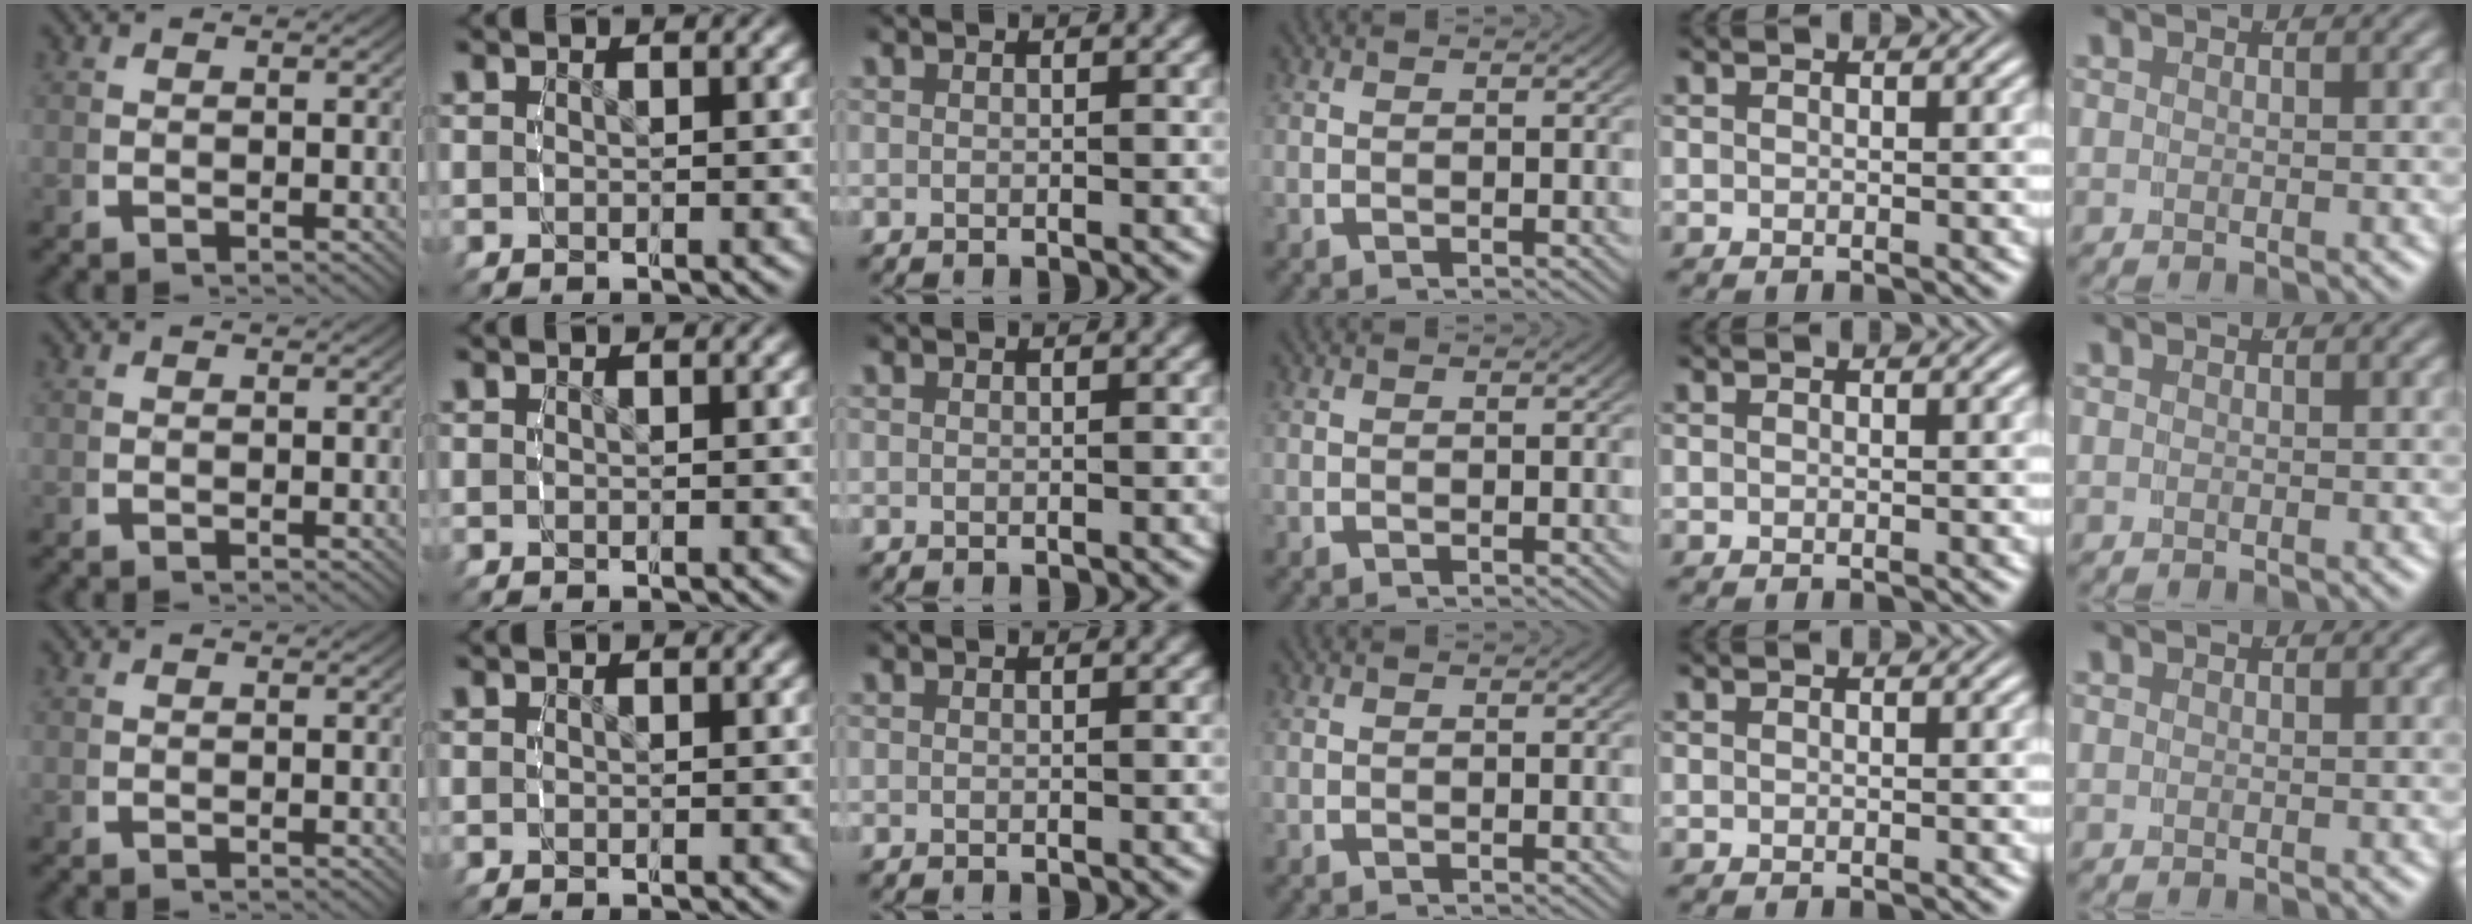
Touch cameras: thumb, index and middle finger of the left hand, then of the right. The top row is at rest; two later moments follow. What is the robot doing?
{"motion": "reach", "object": "router"}